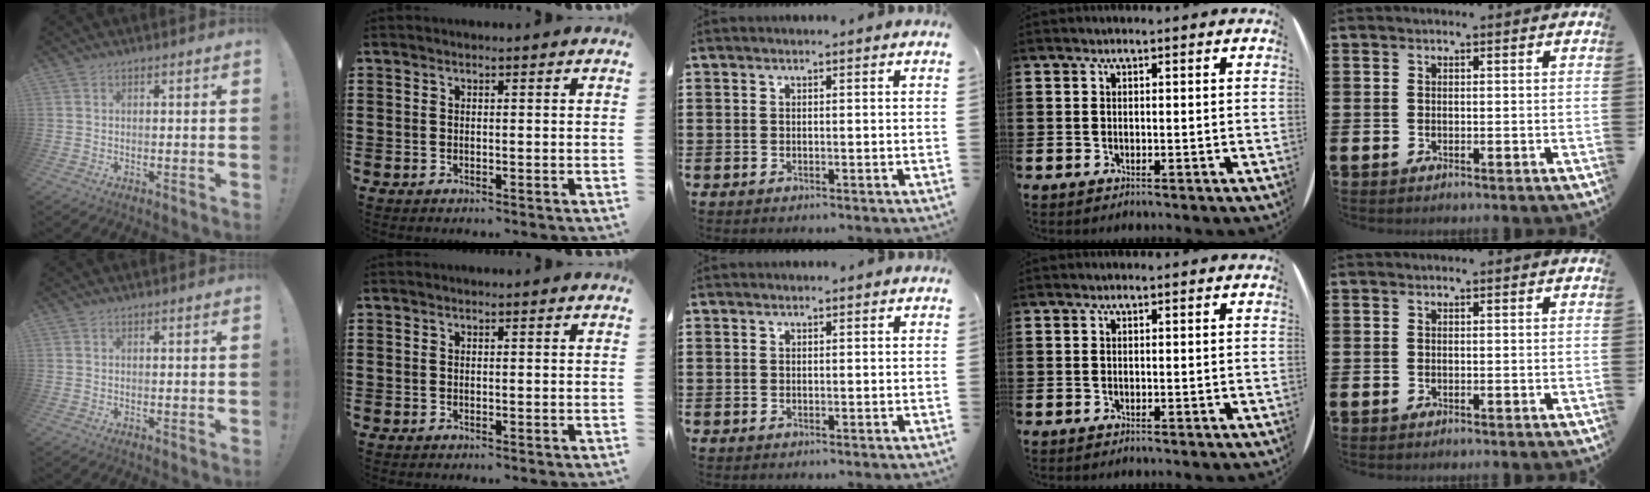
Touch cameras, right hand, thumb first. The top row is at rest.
{}